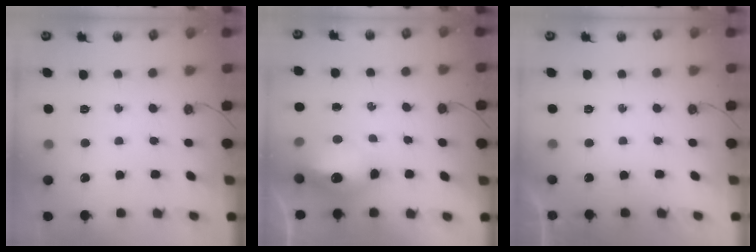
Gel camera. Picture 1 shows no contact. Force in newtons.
{"total": 14.3, "press": 14.2, "slide": 1.3}
{"total": 0.0}